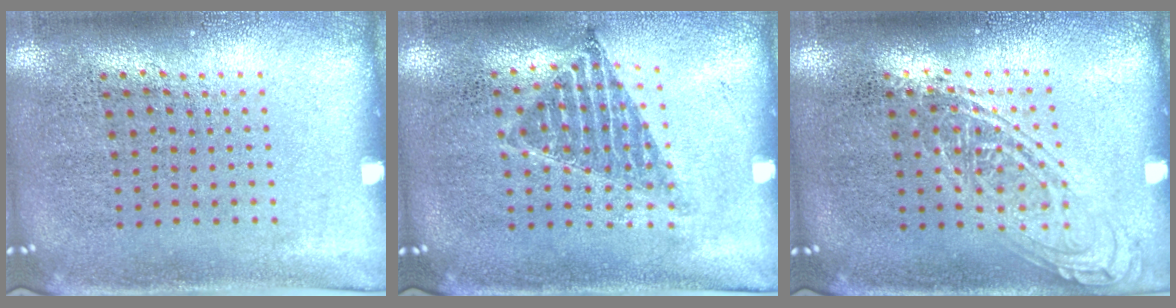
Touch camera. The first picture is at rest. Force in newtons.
{"total": 1.0, "press": 0.9, "slide": 0.4}
{"total": 1.2, "press": 1.2, "slide": 0.1}